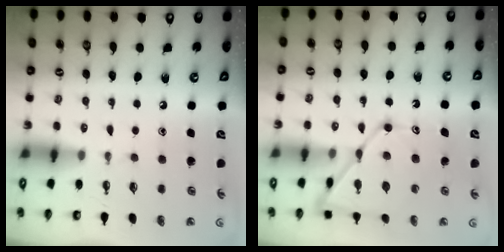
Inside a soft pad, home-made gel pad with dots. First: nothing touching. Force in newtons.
{"total": 13.8, "press": 13.8, "slide": 1.2}